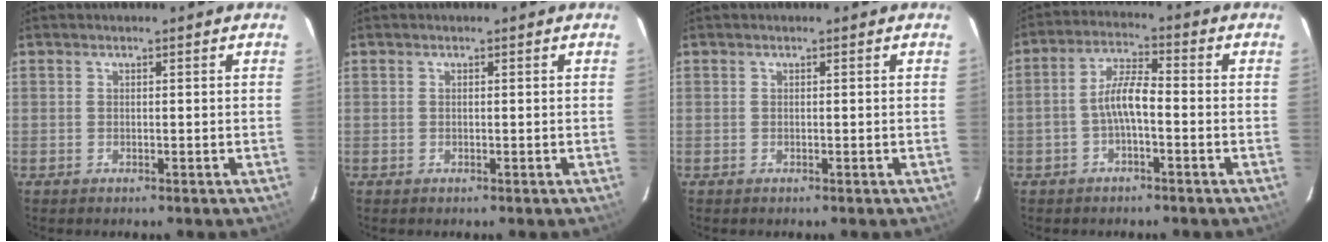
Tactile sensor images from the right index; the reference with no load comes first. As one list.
[{"total": 0.0}, {"total": 0.0}, {"total": 5.7, "force": [-1.8, 1.7, 5.1], "torque": [-0.105, 0.016, -0.033]}]